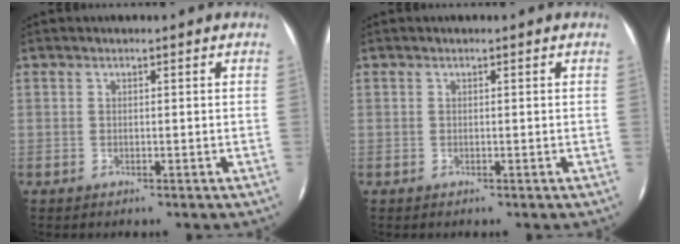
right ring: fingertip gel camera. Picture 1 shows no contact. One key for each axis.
{"total": 0.0}